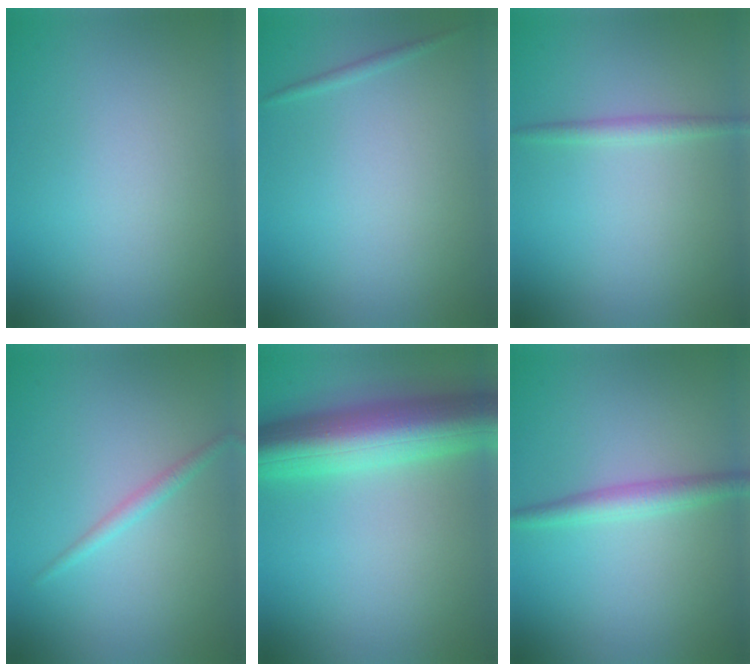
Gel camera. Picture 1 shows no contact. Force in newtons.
{"total": 0.6, "press": 0.6, "slide": 0.1}
{"total": 1.2, "press": 1.2, "slide": 0.0}
{"total": 1.3, "press": 1.3, "slide": 0.0}
{"total": 9.5, "press": 9.5, "slide": 0.2}
{"total": 2.3, "press": 2.3, "slide": 0.0}